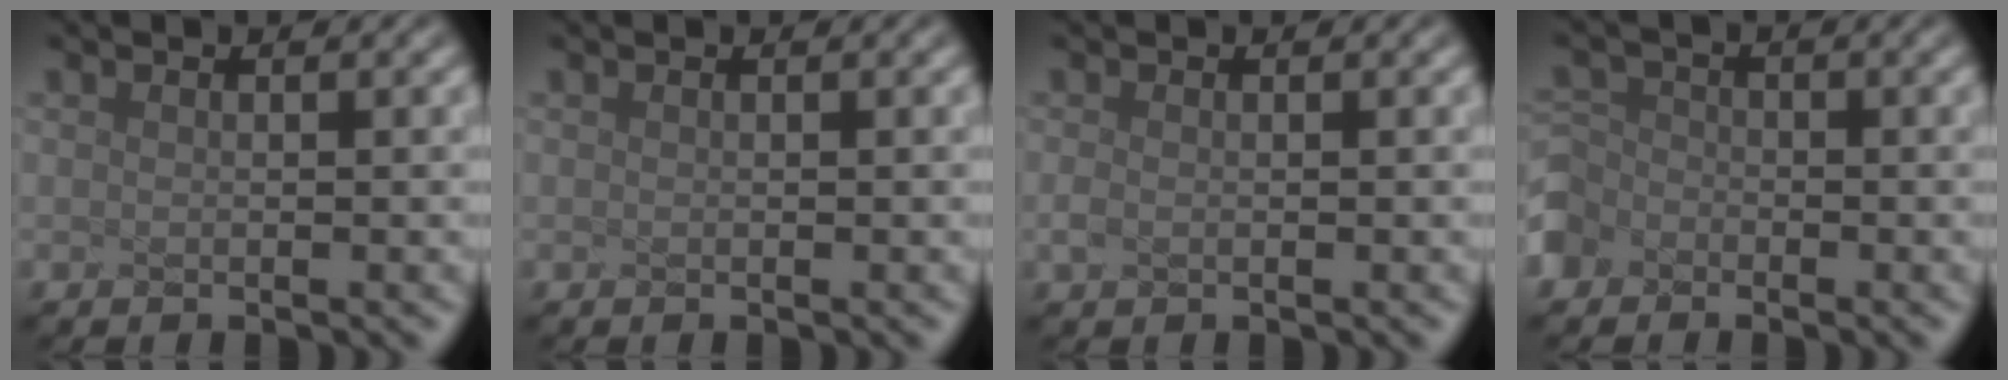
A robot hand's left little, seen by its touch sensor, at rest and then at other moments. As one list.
[{"total": 0.0}, {"total": 1.1, "force": [-0.7, -0.6, -0.5], "torque": [-0.018, -0.008, 0.009]}, {"total": 3.4, "force": [-3.1, 0.1, -1.4], "torque": [-0.021, -0.016, -0.026]}]